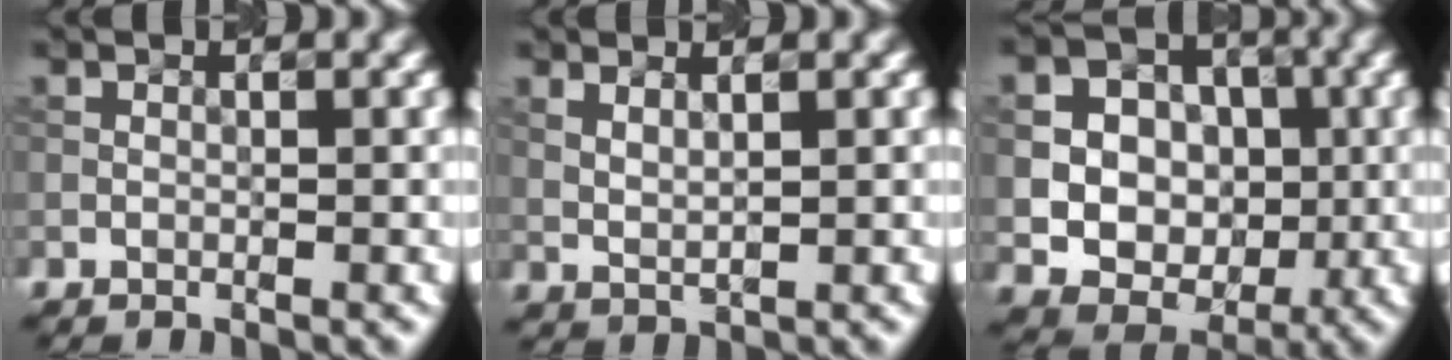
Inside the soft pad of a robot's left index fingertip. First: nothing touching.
{"total": 1.3, "force": [0.9, 0.3, 0.9], "torque": [-0.022, -0.003, 0.021]}
{"total": 12.0, "force": [1.3, 10.8, 5.0], "torque": [-0.110, 0.028, 0.020]}